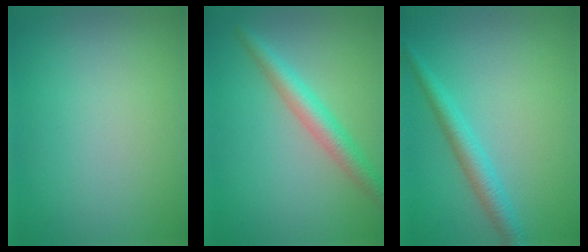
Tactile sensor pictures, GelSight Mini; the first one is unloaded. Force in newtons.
{"total": 3.6, "press": 3.6, "slide": 0.0}
{"total": 2.8, "press": 2.8, "slide": 0.0}